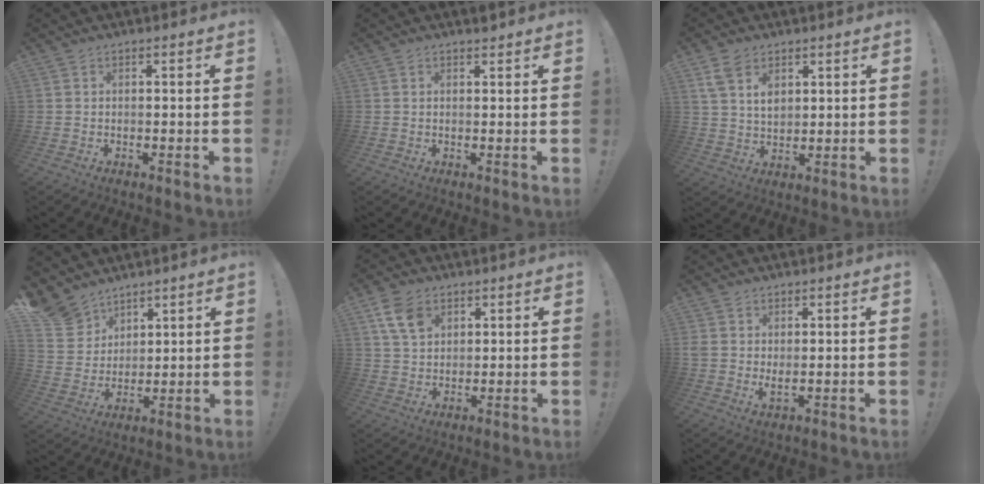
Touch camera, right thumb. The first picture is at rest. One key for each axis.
{"total": 1.1, "fx": 1.0, "fy": 0.1, "fz": 0.3, "tx": 0.004, "ty": -0.006, "tz": 0.017}
{"total": 7.7, "fx": 4.2, "fy": 5.0, "fz": 4.0, "tx": -0.062, "ty": -0.014, "tz": 0.078}
{"total": 9.2, "fx": 7.3, "fy": 5.5, "fz": 1.0, "tx": -0.029, "ty": -0.057, "tz": 0.147}
{"total": 8.9, "fx": 4.4, "fy": 6.0, "fz": 4.9, "tx": -0.097, "ty": -0.008, "tz": 0.086}
{"total": 3.0, "fx": 1.6, "fy": 1.1, "fz": 2.2, "tx": -0.031, "ty": -0.011, "tz": 0.029}